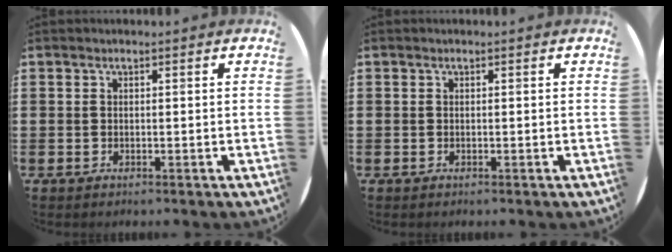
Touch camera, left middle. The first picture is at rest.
{"total": 0.0}